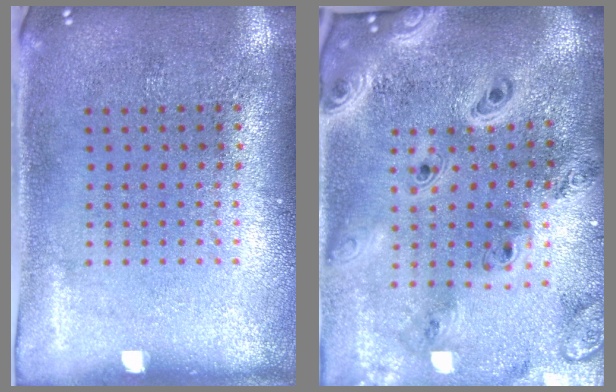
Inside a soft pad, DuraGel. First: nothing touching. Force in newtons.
{"total": 3.9, "press": 3.0, "slide": 2.5}